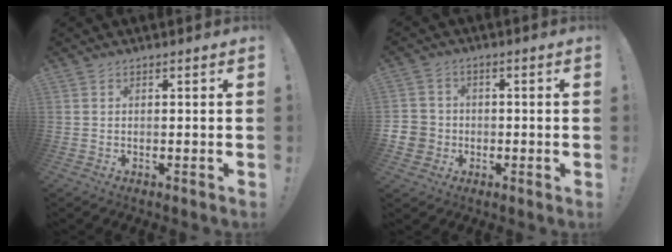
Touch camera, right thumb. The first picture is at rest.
{"total": 5.7, "force": [-1.4, 5.3, 1.7], "torque": [-0.037, 0.015, -0.025]}